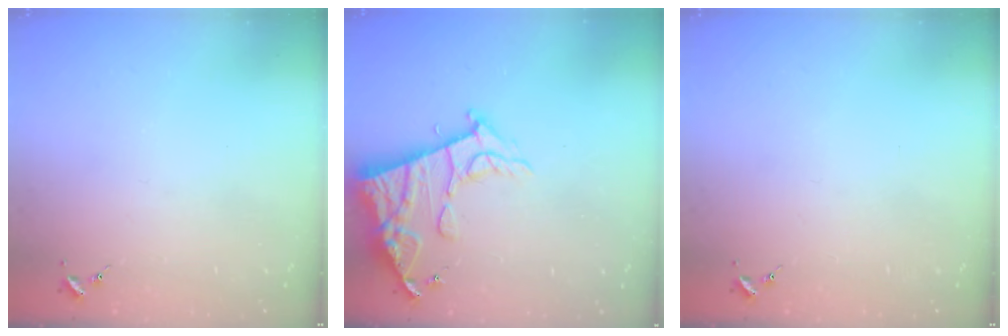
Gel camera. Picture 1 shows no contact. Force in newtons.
{"total": 14.9, "press": 14.8, "slide": 1.4}
{"total": 0.0}